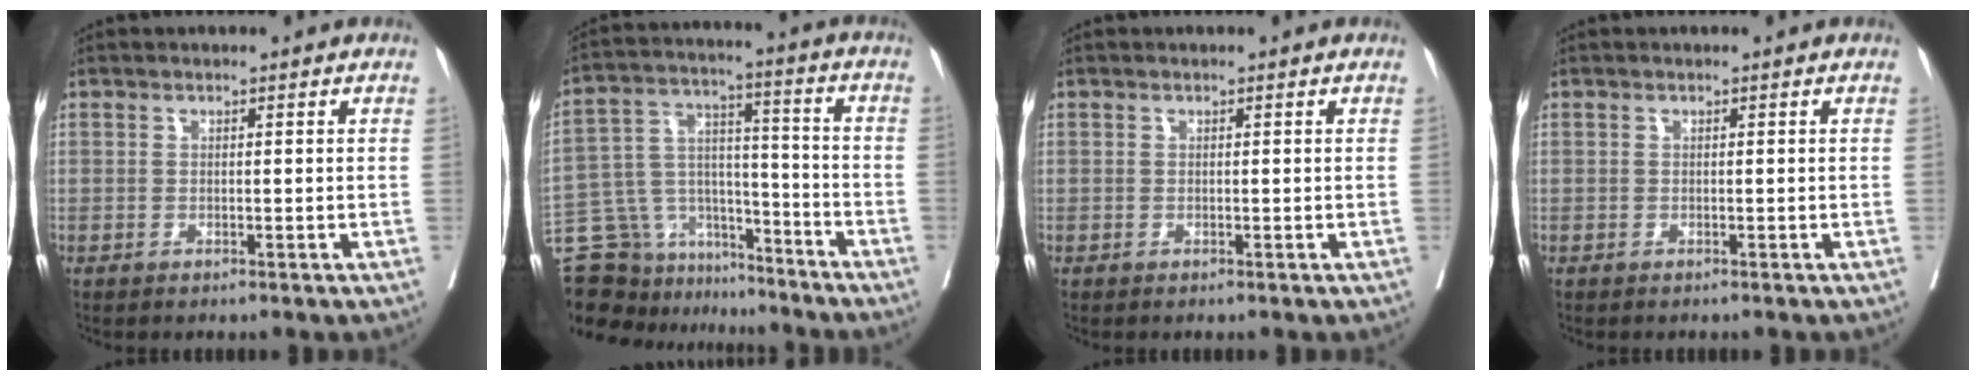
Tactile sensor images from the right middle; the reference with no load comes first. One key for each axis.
{"total": 18.8, "fx": -16.8, "fy": 7.4, "fz": 4.3, "tx": -0.100, "ty": 0.050, "tz": -0.268}
{"total": 0.0}
{"total": 0.0}